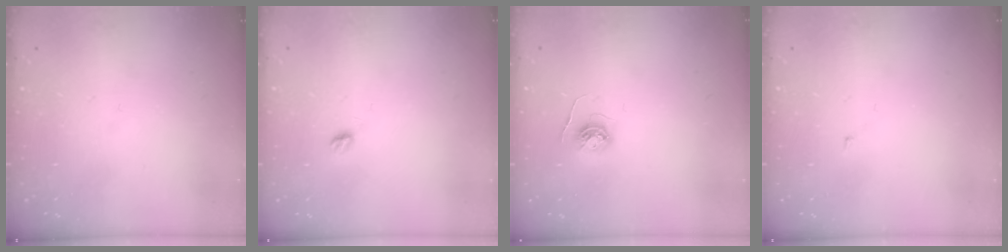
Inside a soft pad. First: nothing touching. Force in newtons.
{"total": 4.3, "press": 4.2, "slide": 0.5}
{"total": 4.8, "press": 4.7, "slide": 0.5}
{"total": 1.4, "press": 1.3, "slide": 0.1}